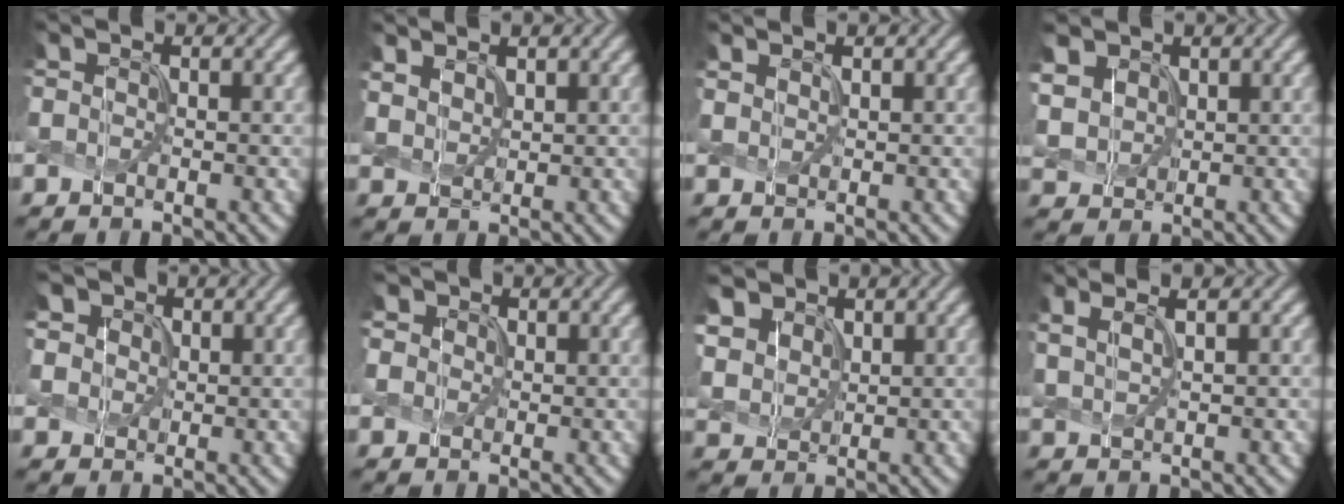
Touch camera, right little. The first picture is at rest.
{"total": 2.1, "force": [1.7, 0.9, 0.9], "torque": [-0.028, 0.002, 0.041]}
{"total": 0.8, "force": [0.8, 0.1, 0.3], "torque": [-0.013, -0.003, 0.018]}
{"total": 4.2, "force": [2.3, 2.9, 2.0], "torque": [-0.075, 0.002, 0.057]}
{"total": 5.9, "force": [3.0, 4.4, 2.7], "torque": [-0.073, 0.012, 0.040]}
{"total": 3.1, "force": [1.6, 2.4, 1.2], "torque": [-0.041, 0.011, 0.019]}
{"total": 5.8, "force": [3.3, 3.9, 2.7], "torque": [-0.114, 0.010, 0.069]}
{"total": 3.3, "force": [2.0, 1.2, 2.4], "torque": [-0.040, 0.015, 0.024]}